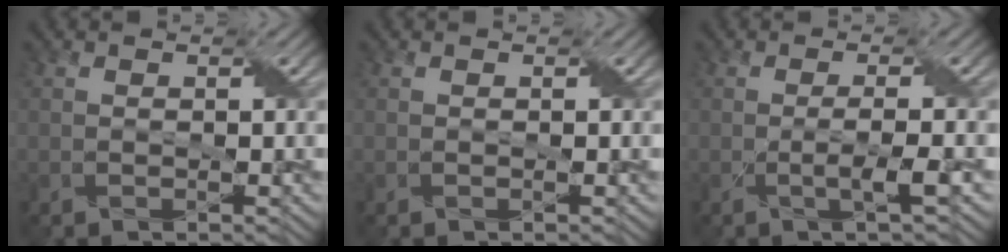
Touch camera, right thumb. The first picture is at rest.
{"total": 0.0}
{"total": 2.6, "force": [-0.5, 0.2, 2.5], "torque": [-0.046, 0.006, -0.016]}